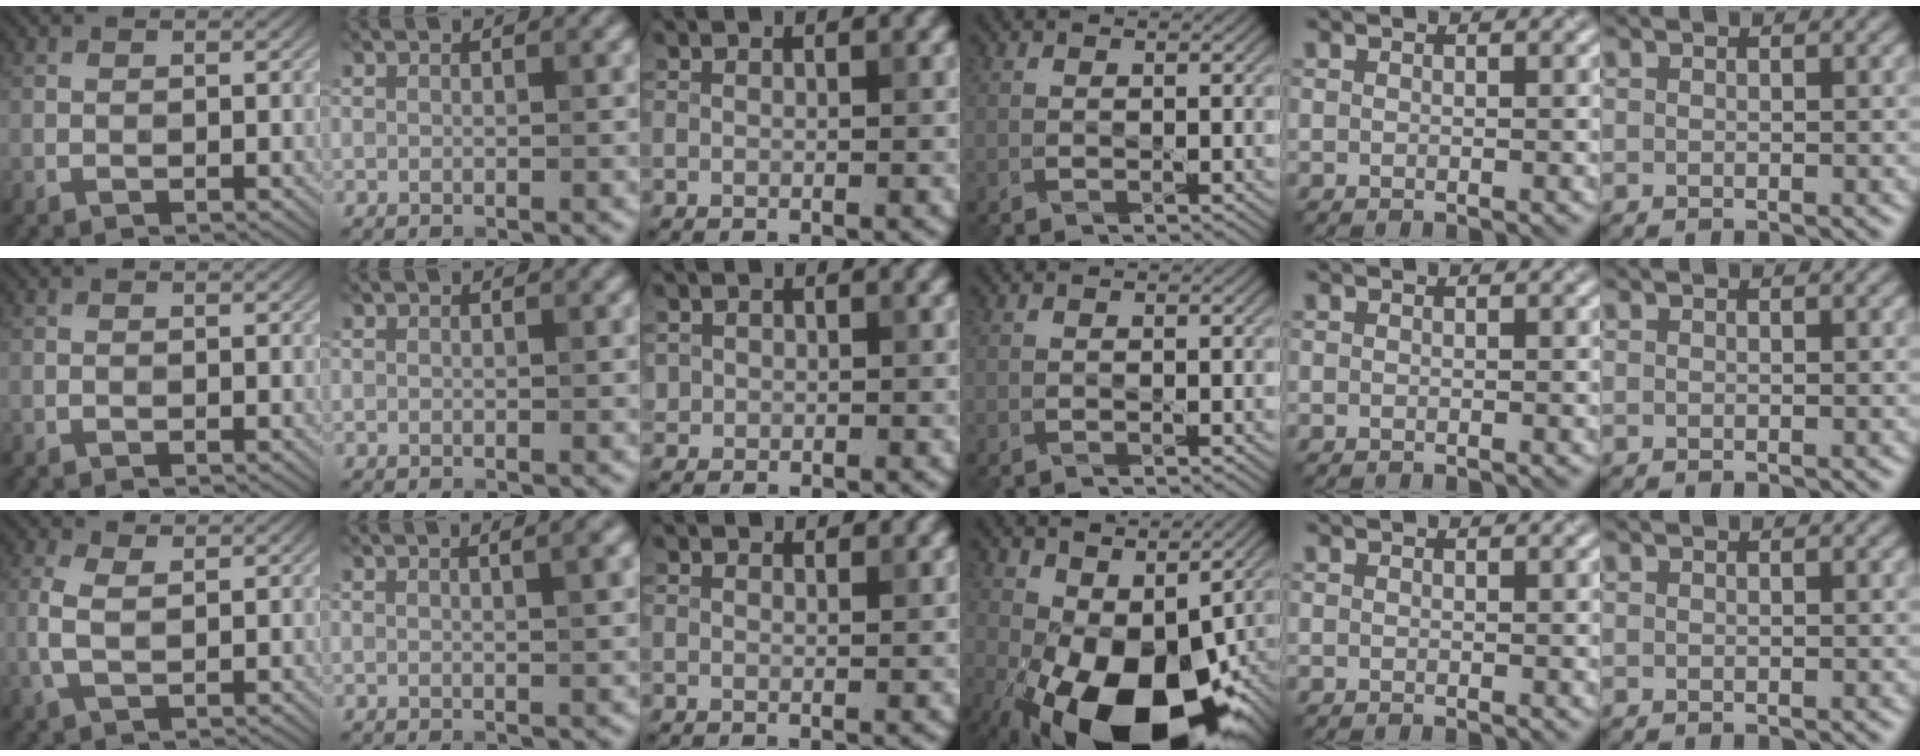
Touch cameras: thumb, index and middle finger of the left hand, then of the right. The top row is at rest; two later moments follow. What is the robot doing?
{"motion": "disassemble", "object": "velcro strap"}